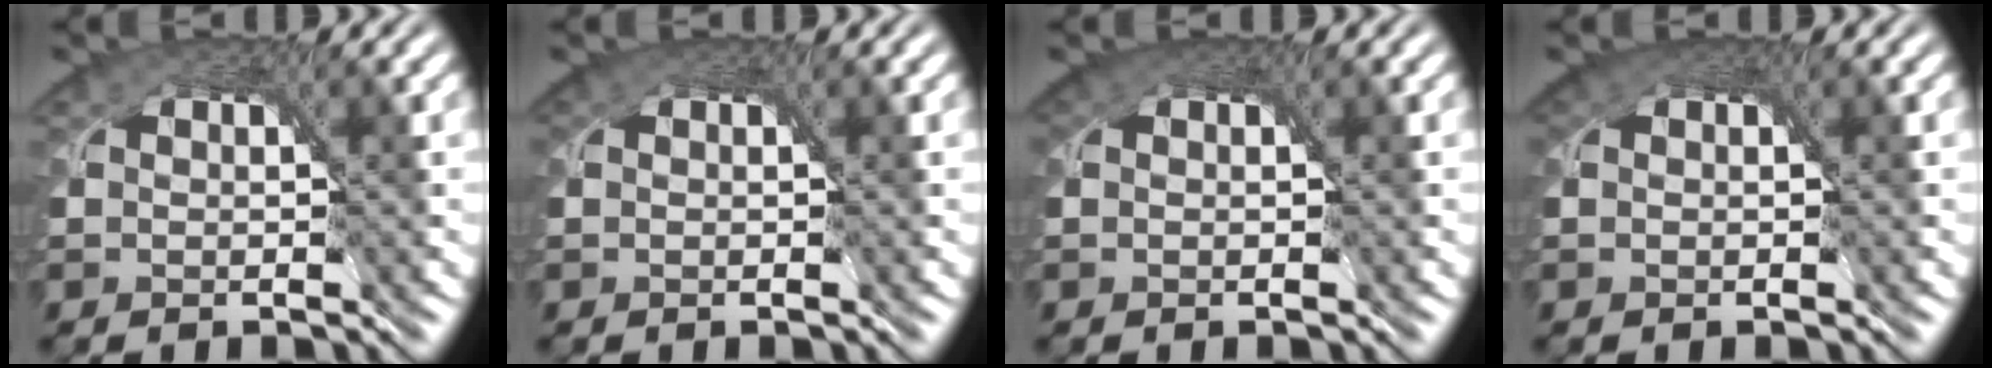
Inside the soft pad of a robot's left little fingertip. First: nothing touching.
{"total": 0.8, "force": [0.4, 0.5, 0.5], "torque": [-0.008, 0.001, 0.005]}
{"total": 2.0, "force": [1.1, 1.3, 1.1], "torque": [-0.021, 0.003, 0.013]}
{"total": 2.0, "force": [1.1, 1.2, 1.1], "torque": [-0.020, 0.005, 0.012]}